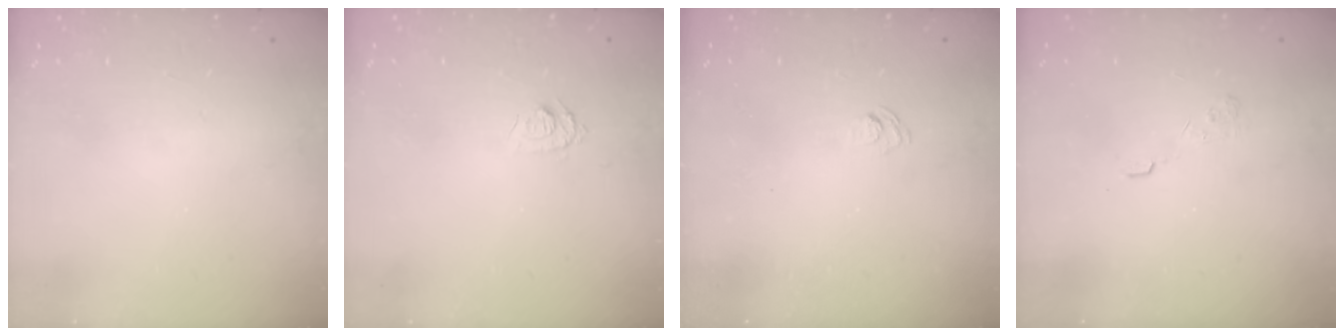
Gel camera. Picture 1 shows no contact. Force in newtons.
{"total": 6.2, "press": 6.2, "slide": 0.6}
{"total": 2.3, "press": 1.8, "slide": 1.3}
{"total": 2.8, "press": 2.4, "slide": 1.5}